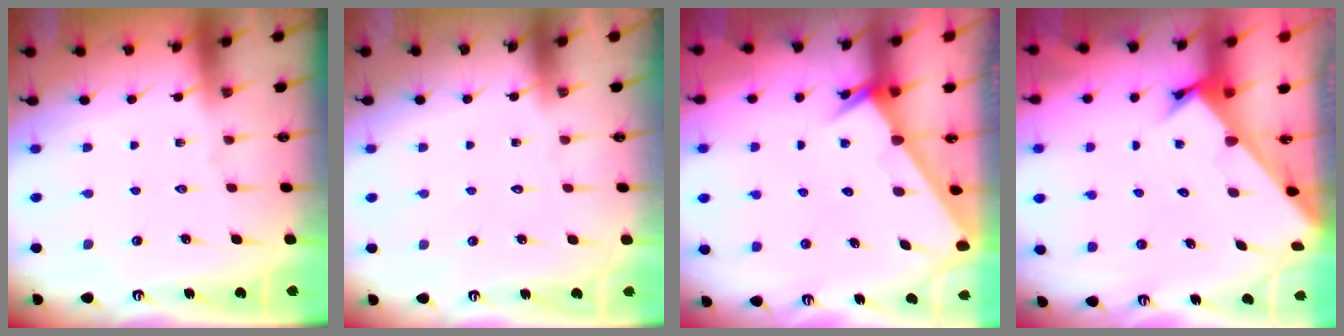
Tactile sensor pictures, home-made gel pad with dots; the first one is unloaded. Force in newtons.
{"total": 1.6, "press": 1.6, "slide": 0.0}
{"total": 2.5, "press": 2.5, "slide": 0.1}
{"total": 2.7, "press": 2.7, "slide": 0.3}